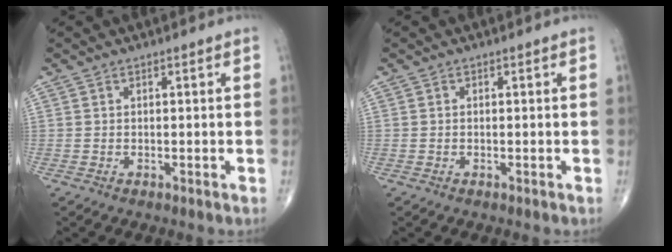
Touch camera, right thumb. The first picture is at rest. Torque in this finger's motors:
{"motor_torque": [0.00, 0.00, -0.12, 0.15, 0.00]}